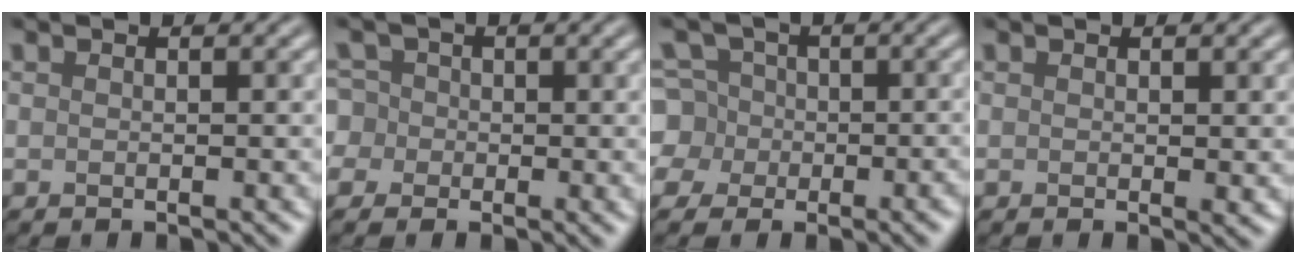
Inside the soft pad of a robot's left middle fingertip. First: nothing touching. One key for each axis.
{"total": 3.6, "fx": -0.2, "fy": 3.5, "fz": 0.7, "tx": -0.002, "ty": 0.026, "tz": -0.035}
{"total": 6.4, "fx": -1.5, "fy": 6.0, "fz": 1.4, "tx": -0.025, "ty": 0.019, "tz": -0.056}
{"total": 0.8, "fx": 0.3, "fy": 0.0, "fz": 0.7, "tx": -0.012, "ty": -0.001, "tz": 0.008}